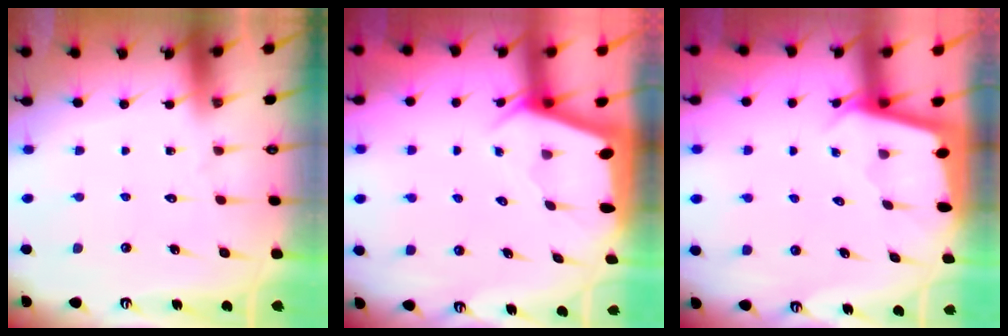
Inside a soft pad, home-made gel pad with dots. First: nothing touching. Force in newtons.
{"total": 2.1, "press": 2.0, "slide": 0.3}
{"total": 1.9, "press": 1.9, "slide": 0.1}